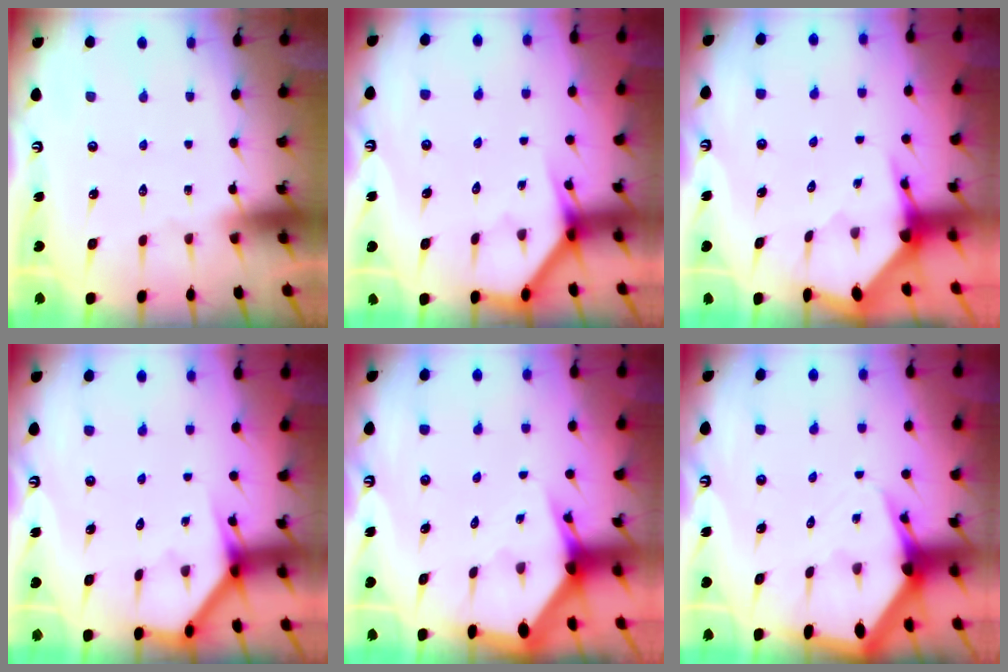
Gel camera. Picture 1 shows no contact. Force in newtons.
{"total": 3.9, "press": 3.9, "slide": 0.4}
{"total": 3.5, "press": 3.4, "slide": 0.4}
{"total": 3.7, "press": 3.7, "slide": 0.3}
{"total": 3.9, "press": 3.9, "slide": 0.4}
{"total": 5.3, "press": 5.3, "slide": 0.7}